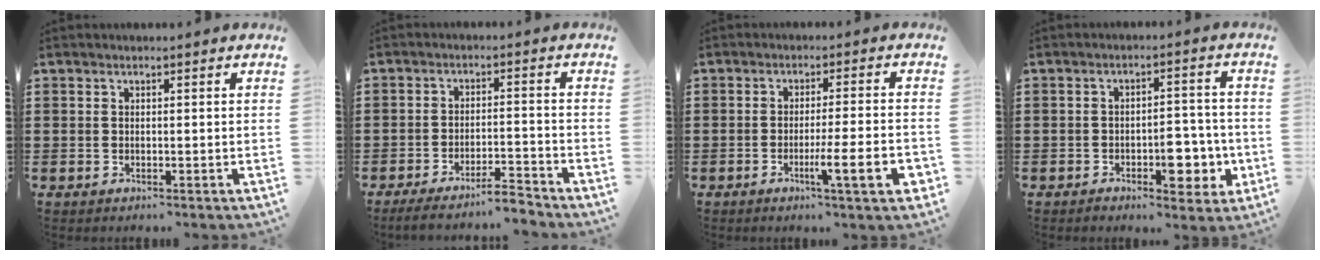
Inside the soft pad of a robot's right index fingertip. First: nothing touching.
{"total": 4.9, "force": [-4.5, 0.0, 2.0], "torque": [-0.040, -0.010, -0.087]}
{"total": 8.3, "force": [-3.0, 0.6, 7.8], "torque": [-0.123, -0.006, -0.049]}
{"total": 6.7, "force": [-2.6, 3.3, 5.2], "torque": [-0.058, 0.003, -0.046]}